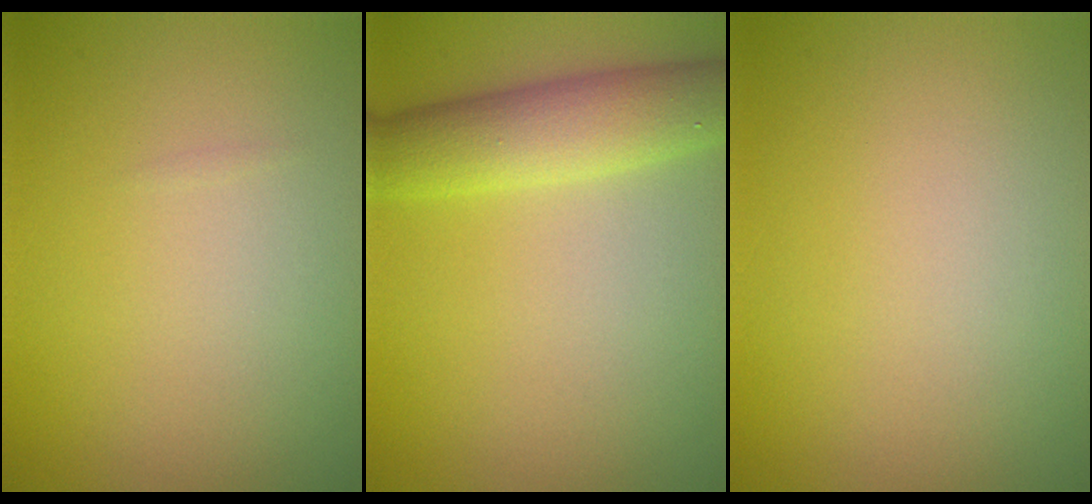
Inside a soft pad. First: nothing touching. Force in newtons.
{"total": 4.9, "press": 4.9, "slide": 0.1}
{"total": 0.0}